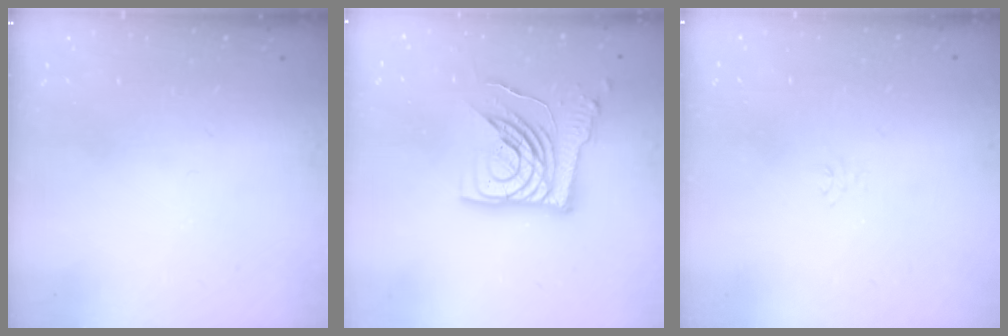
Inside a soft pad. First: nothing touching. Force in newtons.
{"total": 15.7, "press": 15.6, "slide": 1.8}
{"total": 2.6, "press": 2.6, "slide": 0.3}